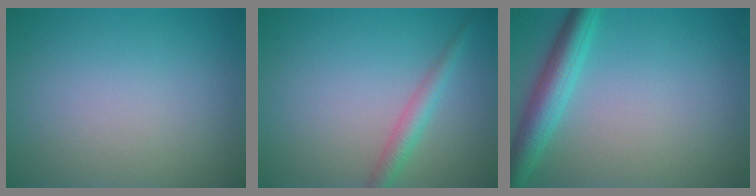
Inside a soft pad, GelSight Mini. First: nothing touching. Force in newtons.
{"total": 2.2, "press": 2.2, "slide": 0.1}
{"total": 4.2, "press": 4.2, "slide": 0.2}